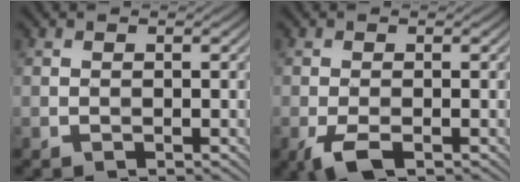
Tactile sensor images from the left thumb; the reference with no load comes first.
{"total": 3.0, "force": [-1.7, 1.1, 2.3], "torque": [-0.050, -0.004, -0.037]}